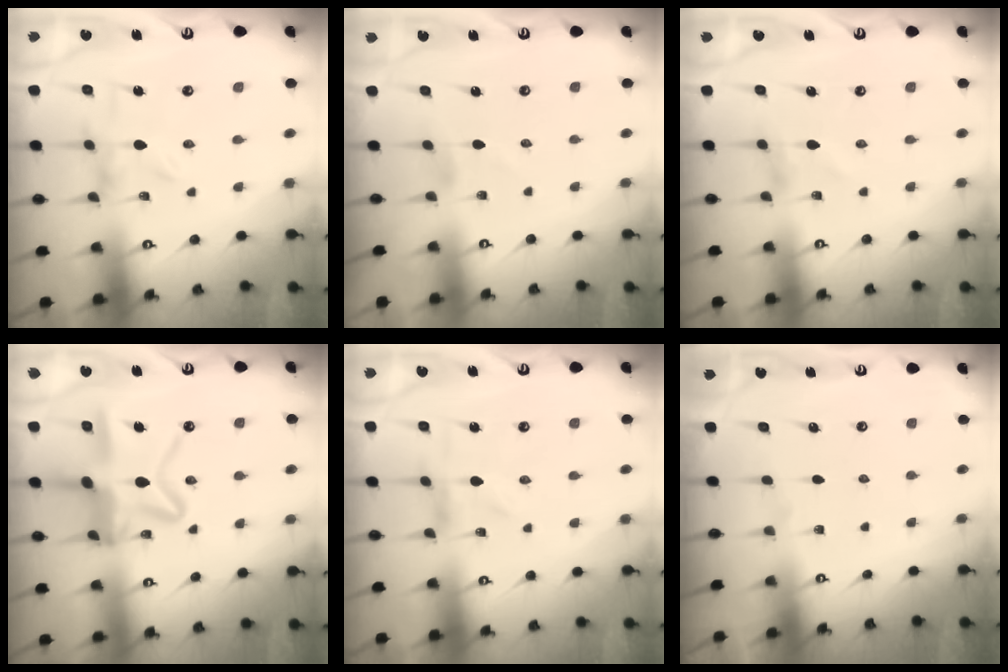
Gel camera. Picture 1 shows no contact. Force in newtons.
{"total": 1.0, "press": 1.0, "slide": 0.1}
{"total": 1.3, "press": 1.3, "slide": 0.0}
{"total": 14.9, "press": 14.8, "slide": 1.4}
{"total": 0.0}
{"total": 0.0}